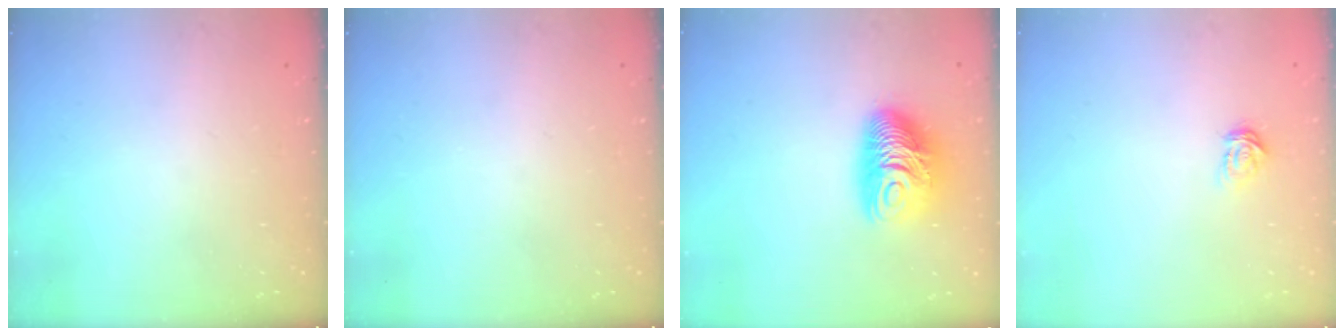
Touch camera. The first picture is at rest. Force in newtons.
{"total": 0.0}
{"total": 12.1, "press": 12.1, "slide": 1.0}
{"total": 3.4, "press": 3.4, "slide": 0.4}